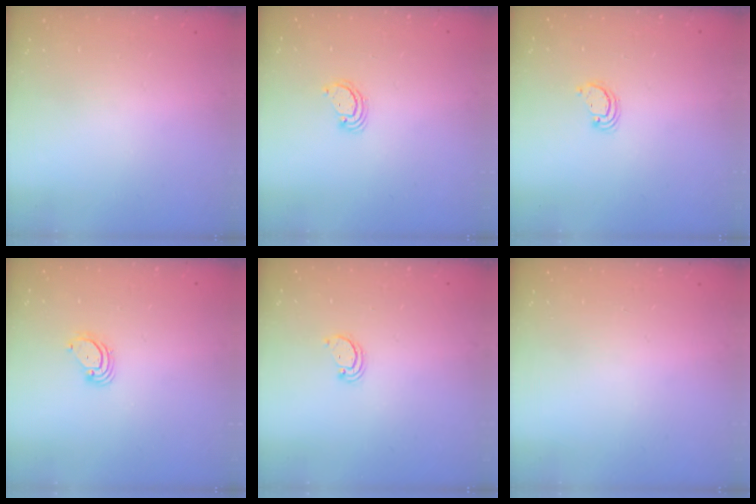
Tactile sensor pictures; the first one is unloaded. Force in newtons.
{"total": 2.3, "press": 2.3, "slide": 0.1}
{"total": 2.6, "press": 2.6, "slide": 0.2}
{"total": 4.1, "press": 4.0, "slide": 0.3}
{"total": 2.2, "press": 2.2, "slide": 0.1}
{"total": 0.0}